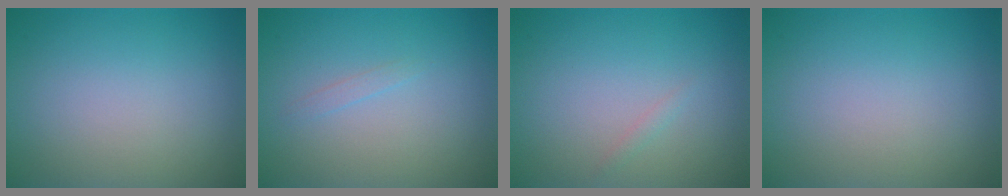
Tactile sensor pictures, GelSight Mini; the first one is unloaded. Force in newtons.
{"total": 0.6, "press": 0.6, "slide": 0.0}
{"total": 0.6, "press": 0.5, "slide": 0.1}
{"total": 0.0}